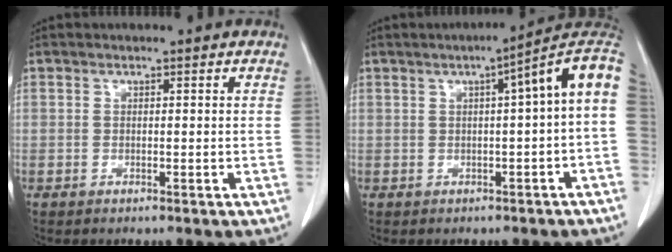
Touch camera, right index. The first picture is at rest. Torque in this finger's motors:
{"motor_torque": [0.81, -0.17, 0.43, 0.04]}